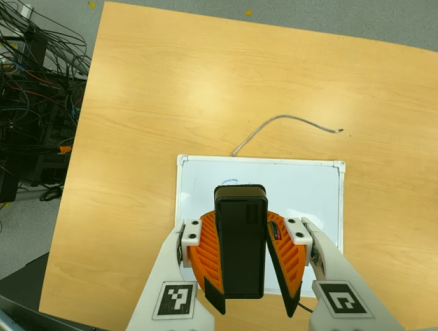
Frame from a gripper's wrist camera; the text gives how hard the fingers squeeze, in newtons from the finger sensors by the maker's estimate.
{"total": 10.3, "left": 9.7, "right": 10.9}